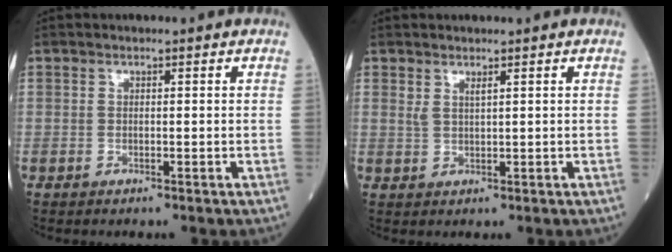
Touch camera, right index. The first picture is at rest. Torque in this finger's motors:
{"motor_torque": [-0.24, -0.04, 0.00, 0.02]}